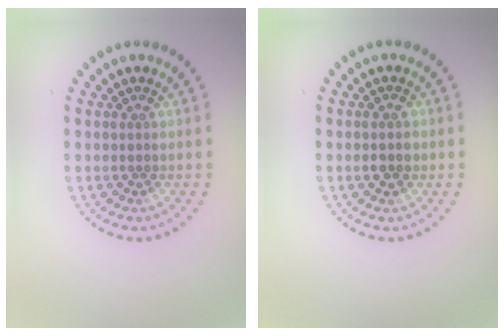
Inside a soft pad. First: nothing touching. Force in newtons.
{"total": 1.3, "press": 1.3, "slide": 0.1}